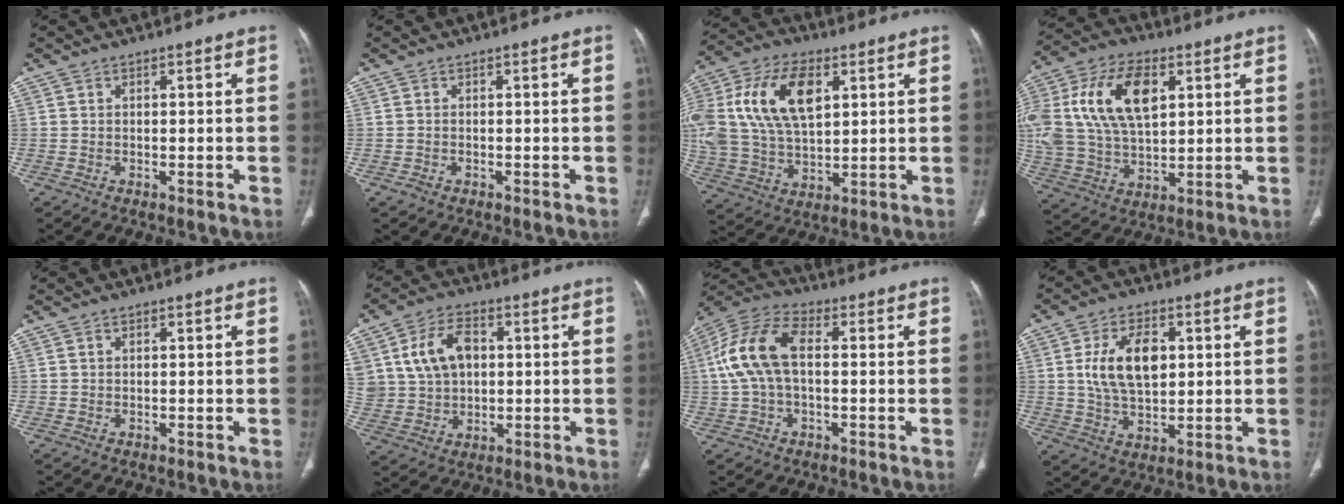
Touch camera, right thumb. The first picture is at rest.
{"total": 0.8, "force": [-0.5, 0.5, 0.3], "torque": [-0.010, 0.000, -0.010]}
{"total": 23.4, "force": [6.7, 13.9, 17.6], "torque": [-0.378, 0.010, 0.124]}
{"total": 22.6, "force": [6.3, 13.4, 17.1], "torque": [-0.362, 0.008, 0.116]}
{"total": 0.0}
{"total": 12.2, "force": [2.7, 8.8, 8.0], "torque": [-0.129, 0.007, 0.057]}
{"total": 12.5, "force": [0.8, 6.9, 10.4], "torque": [-0.225, 0.035, 0.008]}
{"total": 11.5, "force": [2.2, 6.7, 9.1], "torque": [-0.151, -0.005, 0.043]}